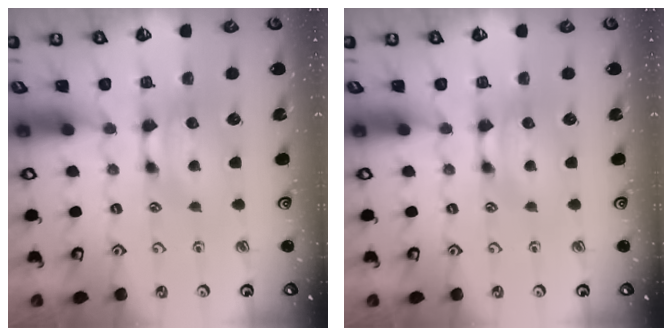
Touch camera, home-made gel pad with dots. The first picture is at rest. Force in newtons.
{"total": 0.0}